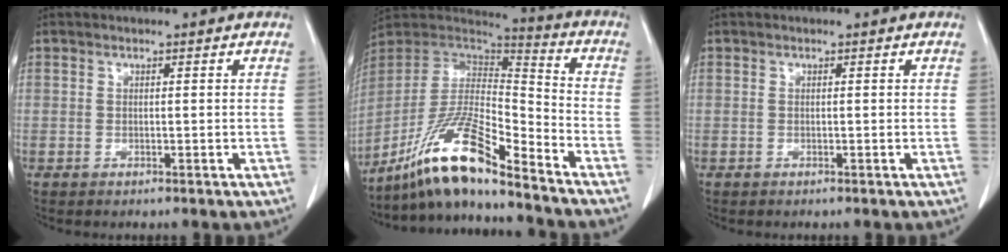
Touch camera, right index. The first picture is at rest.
{"total": 15.6, "force": [-12.2, 1.2, 9.7], "torque": [-0.184, 0.005, -0.226]}
{"total": 0.0}